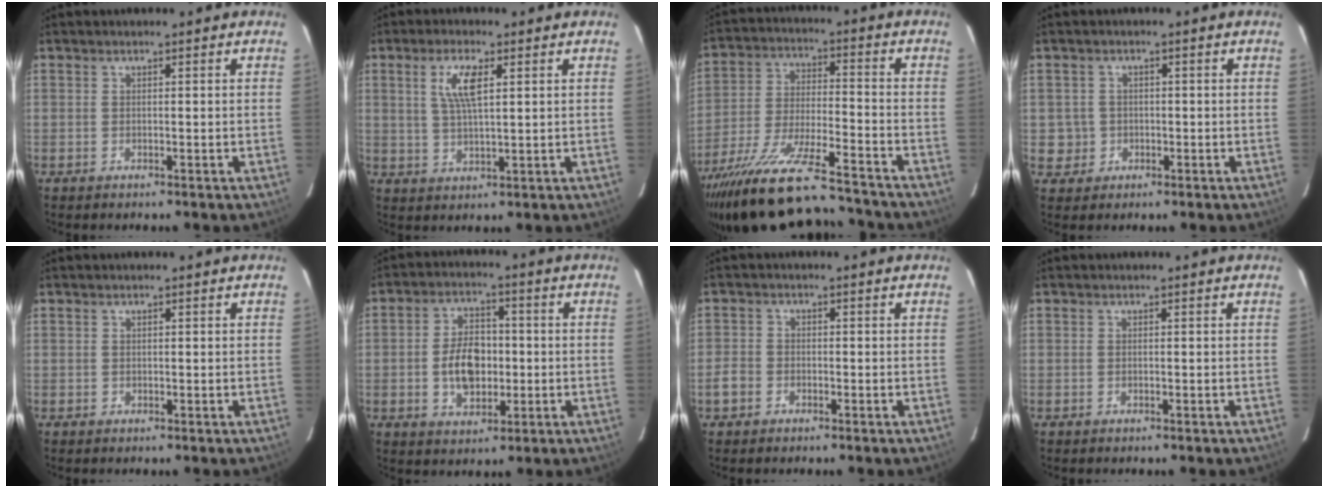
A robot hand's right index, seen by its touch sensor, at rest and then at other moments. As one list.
[{"total": 6.1, "force": [2.2, 1.8, 5.4], "torque": [-0.101, 0.003, 0.043]}, {"total": 24.8, "force": [-21.3, 4.1, 12.0], "torque": [-0.232, -0.057, -0.341]}, {"total": 3.9, "force": [-0.5, 3.9, 0.1], "torque": [0.001, 0.021, 0.001]}, {"total": 0.6, "force": [0.0, 0.6, 0.0], "torque": [0.003, 0.003, 0.000]}, {"total": 9.2, "force": [-1.2, 5.9, 6.9], "torque": [-0.129, 0.015, -0.012]}, {"total": 3.2, "force": [-1.7, 2.6, 0.9], "torque": [-0.021, 0.005, -0.034]}, {"total": 0.0}]